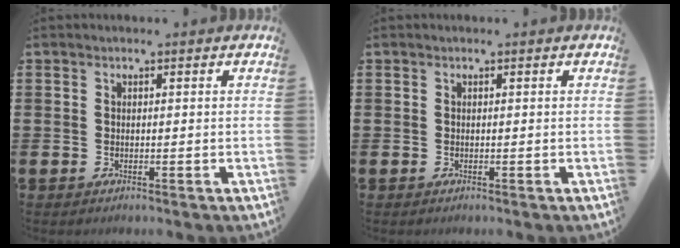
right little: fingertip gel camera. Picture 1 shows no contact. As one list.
[{"total": 0.0}]